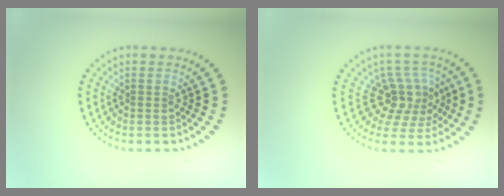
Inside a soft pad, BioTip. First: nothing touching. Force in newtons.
{"total": 4.1, "press": 2.9, "slide": 2.9}